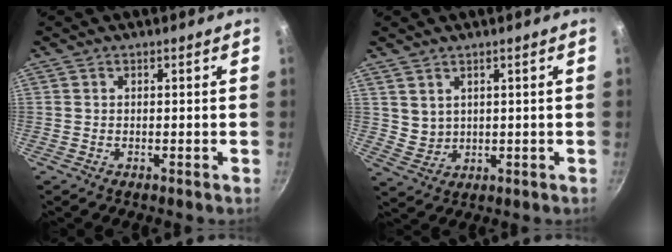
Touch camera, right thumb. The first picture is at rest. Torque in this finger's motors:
{"motor_torque": [-0.90, 0.60, -1.05, 0.78, -0.02]}